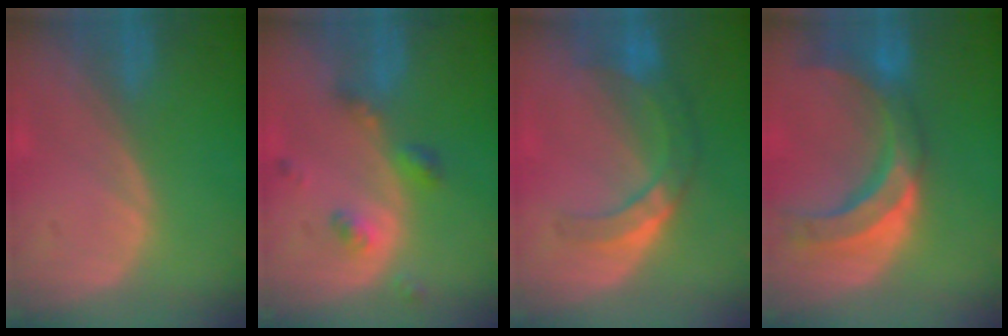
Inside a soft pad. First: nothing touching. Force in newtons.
{"total": 4.8, "press": 4.3, "slide": 2.1}
{"total": 7.2, "press": 6.4, "slide": 3.3}
{"total": 10.7, "press": 9.4, "slide": 5.0}